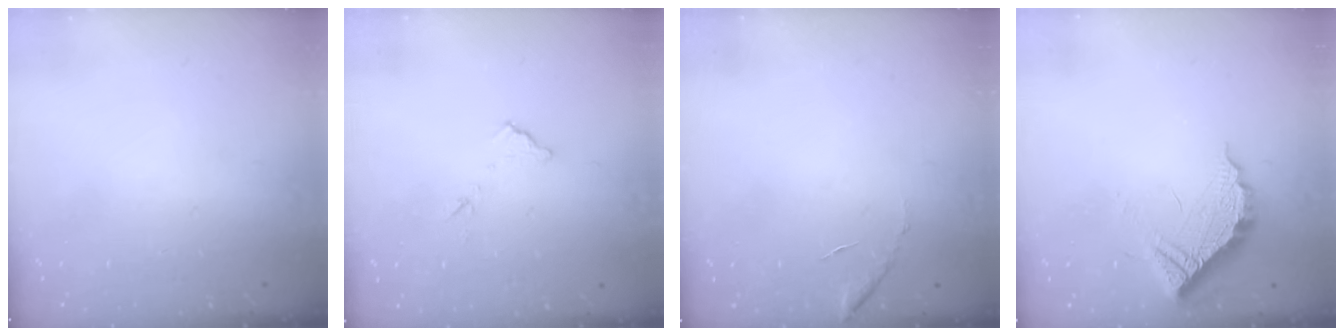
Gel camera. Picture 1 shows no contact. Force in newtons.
{"total": 6.3, "press": 6.3, "slide": 0.4}
{"total": 6.2, "press": 6.2, "slide": 0.2}
{"total": 11.1, "press": 11.1, "slide": 0.4}